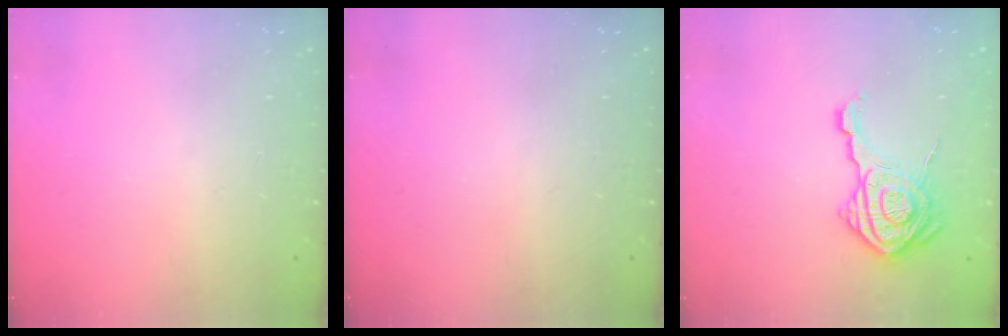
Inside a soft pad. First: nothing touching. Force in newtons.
{"total": 0.0}
{"total": 17.5, "press": 17.5, "slide": 0.7}